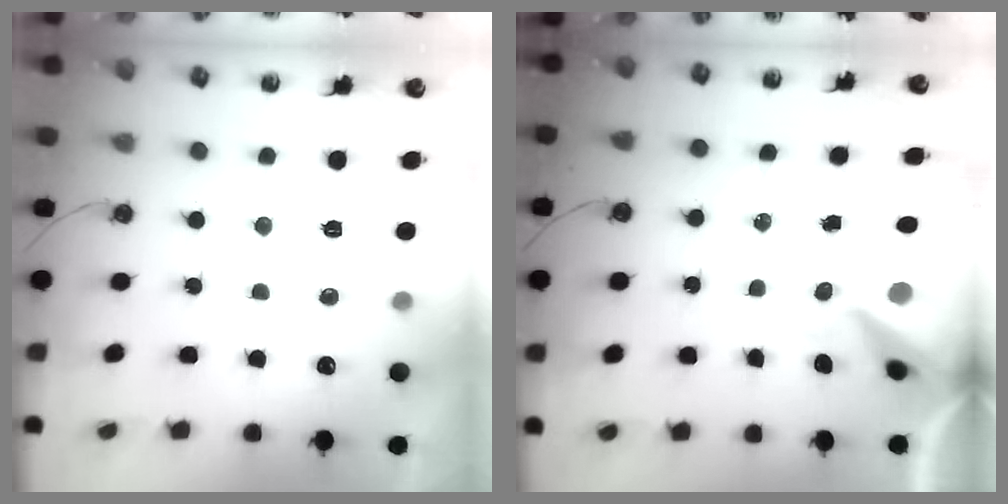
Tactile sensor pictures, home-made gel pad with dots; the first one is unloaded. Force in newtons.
{"total": 13.8, "press": 13.6, "slide": 2.0}